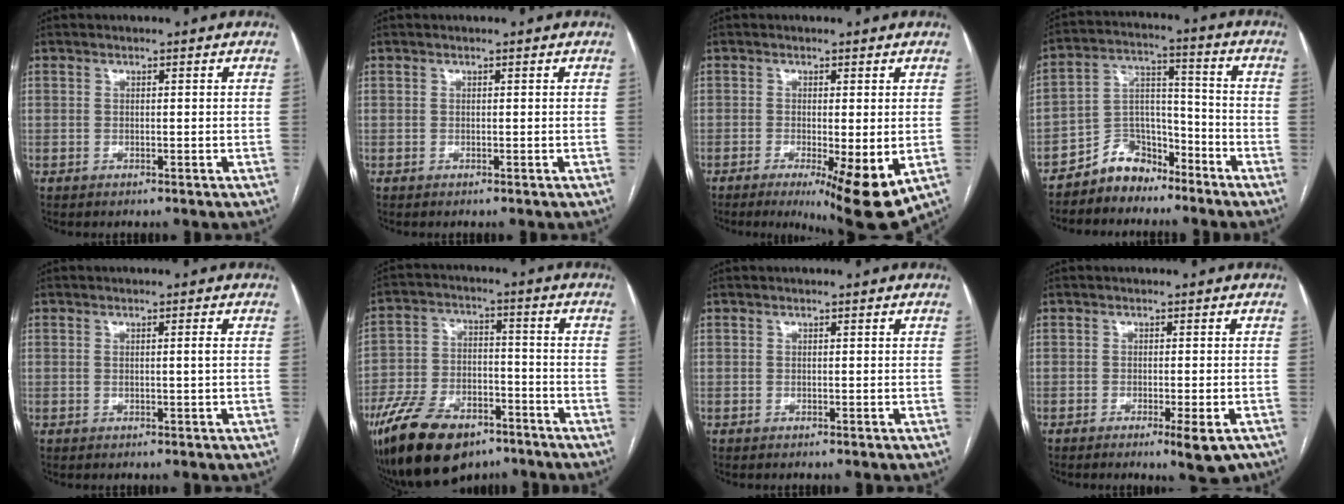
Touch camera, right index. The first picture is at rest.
{"total": 0.0}
{"total": 9.4, "force": [-3.4, 1.4, 8.6], "torque": [-0.112, -0.023, -0.044]}
{"total": 7.8, "force": [-6.3, 4.5, 1.3], "torque": [-0.022, 0.035, -0.112]}
{"total": 0.9, "force": [0.1, -0.3, 0.9], "torque": [-0.015, -0.001, 0.001]}
{"total": 15.1, "force": [-10.2, 7.2, 8.5], "torque": [-0.161, -0.006, -0.177]}
{"total": 0.0}
{"total": 4.2, "force": [-2.4, 0.6, 3.4], "torque": [-0.038, -0.008, -0.031]}